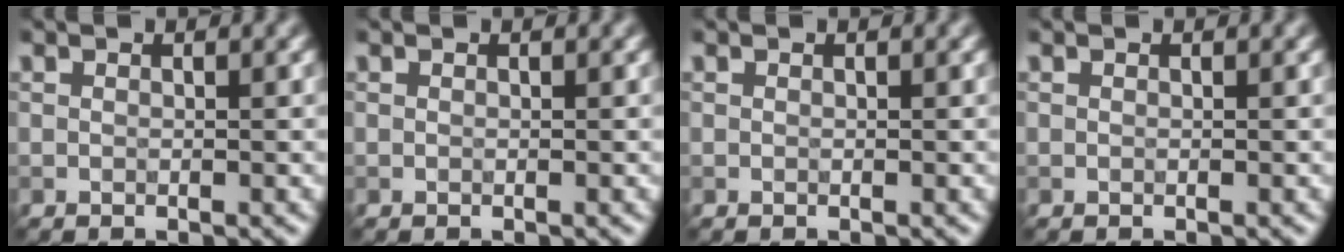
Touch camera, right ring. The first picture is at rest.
{"total": 0.0}
{"total": 0.0}
{"total": 0.0}